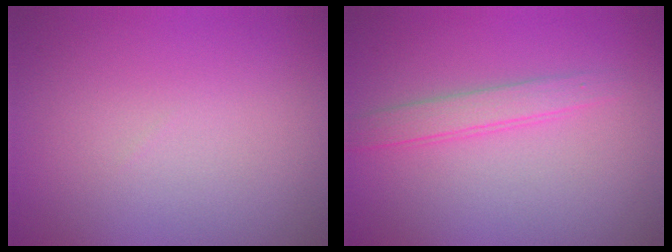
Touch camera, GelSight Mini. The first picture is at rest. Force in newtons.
{"total": 2.0, "press": 2.0, "slide": 0.1}